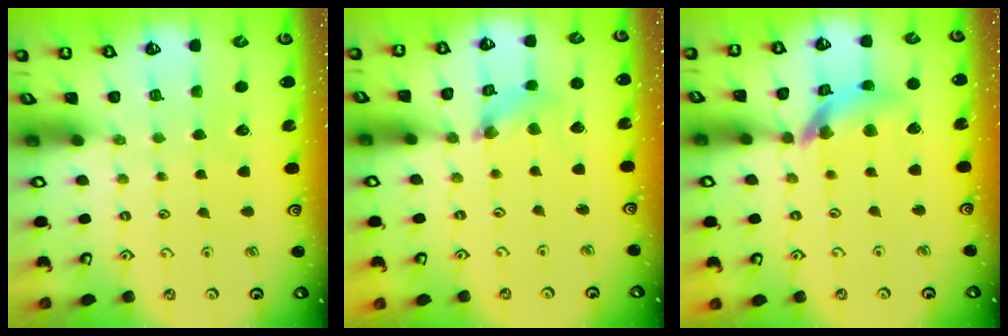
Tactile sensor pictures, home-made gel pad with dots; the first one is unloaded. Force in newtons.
{"total": 2.7, "press": 2.7, "slide": 0.4}
{"total": 12.0, "press": 11.9, "slide": 1.5}